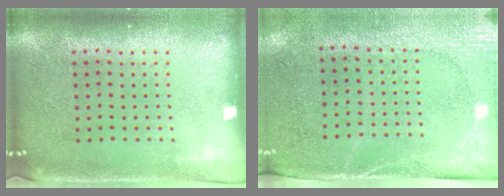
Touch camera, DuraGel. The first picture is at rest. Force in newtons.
{"total": 2.7, "press": 2.2, "slide": 1.5}